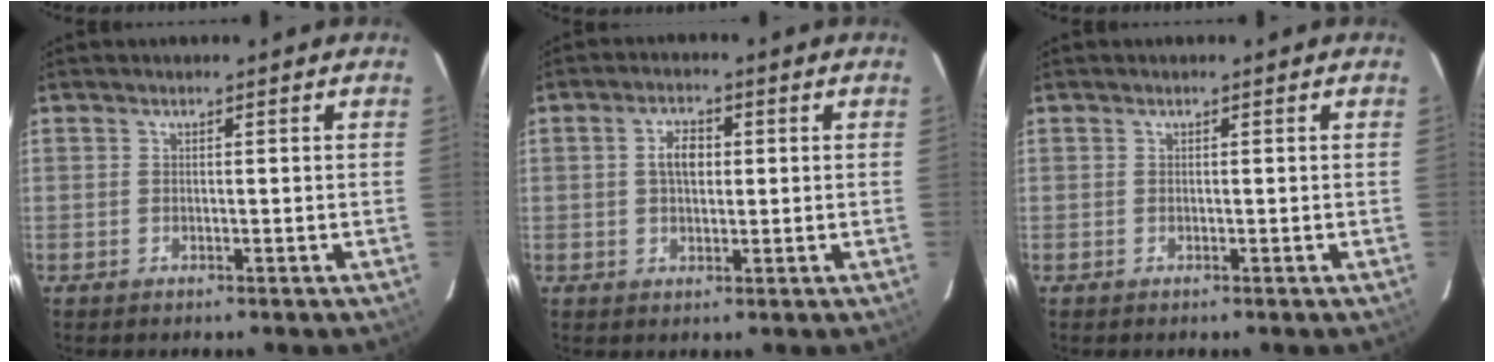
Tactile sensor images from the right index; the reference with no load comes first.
{"total": 4.2, "force": [0.6, 2.6, 3.3], "torque": [-0.058, 0.011, 0.012]}
{"total": 0.0}